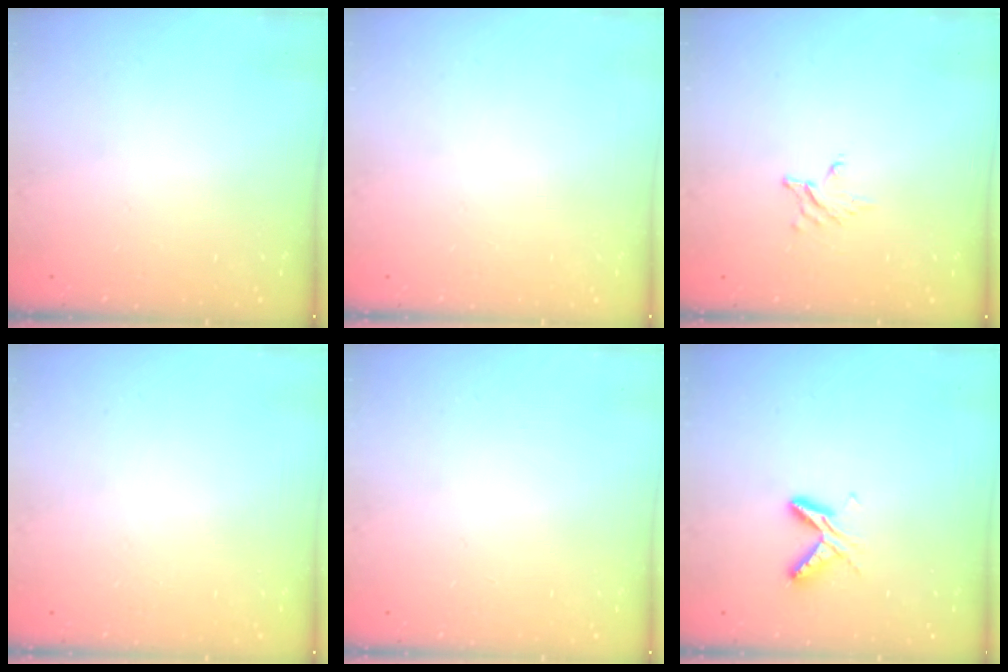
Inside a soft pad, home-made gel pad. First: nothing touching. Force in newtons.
{"total": 0.0}
{"total": 2.7, "press": 2.7, "slide": 0.3}
{"total": 0.0}
{"total": 0.0}
{"total": 5.8, "press": 5.8, "slide": 0.5}